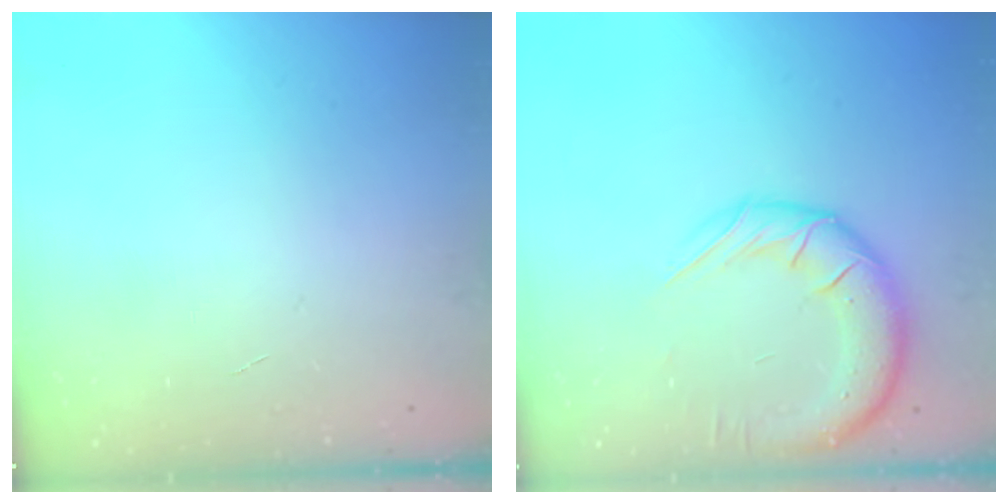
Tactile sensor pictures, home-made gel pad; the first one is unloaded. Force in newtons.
{"total": 15.0, "press": 14.5, "slide": 3.9}